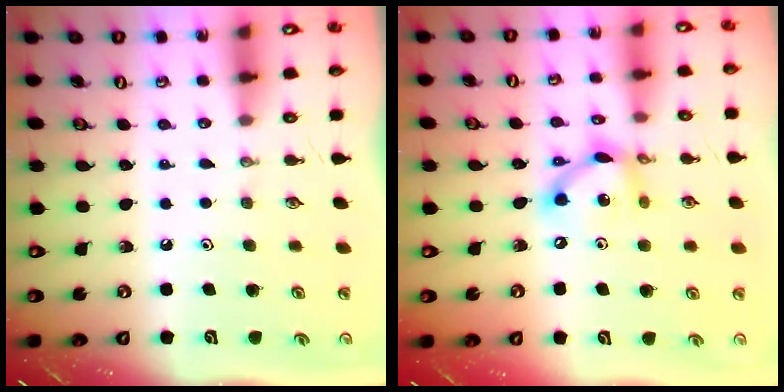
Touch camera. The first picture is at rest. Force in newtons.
{"total": 11.2, "press": 11.2, "slide": 1.0}